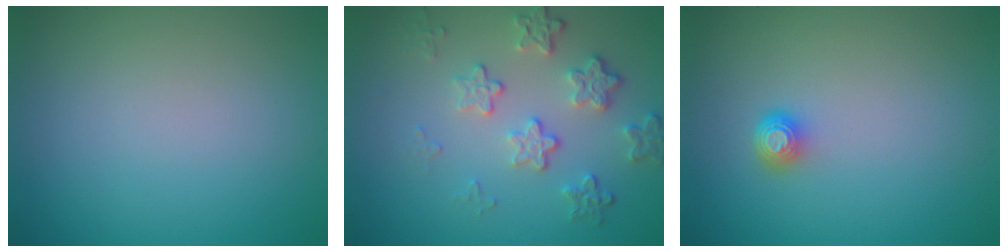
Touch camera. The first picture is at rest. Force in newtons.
{"total": 4.1, "press": 3.1, "slide": 2.6}
{"total": 1.5, "press": 1.2, "slide": 0.9}